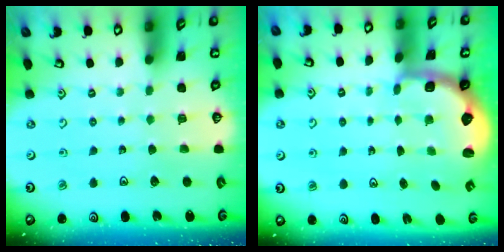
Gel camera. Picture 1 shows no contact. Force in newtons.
{"total": 2.6, "press": 2.0, "slide": 1.7}